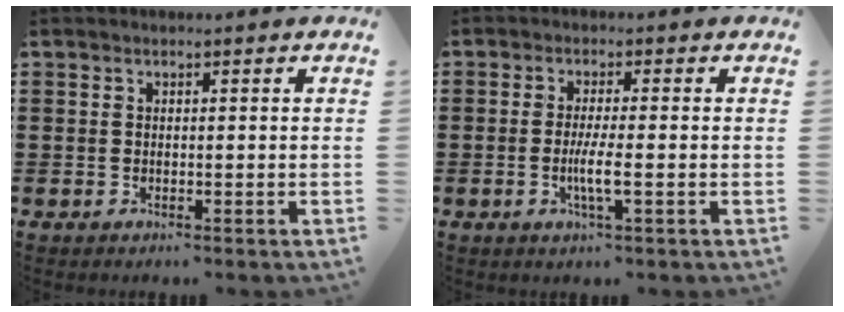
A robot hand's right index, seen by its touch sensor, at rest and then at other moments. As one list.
[{"total": 4.2, "force": [-1.1, 0.3, 4.1], "torque": [-0.078, -0.008, -0.022]}]